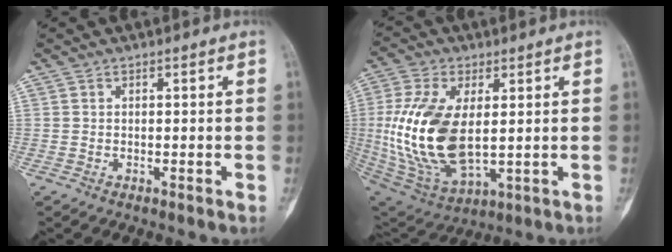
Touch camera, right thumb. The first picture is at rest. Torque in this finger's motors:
{"motor_torque": [2.49, 2.51, 1.47, -1.30, 0.55]}